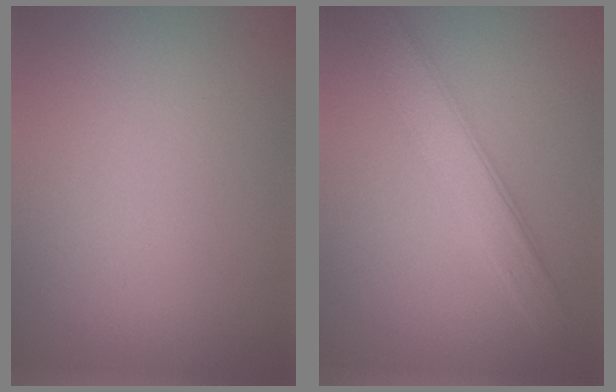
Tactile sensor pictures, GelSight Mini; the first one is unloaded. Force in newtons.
{"total": 3.9, "press": 3.9, "slide": 0.1}